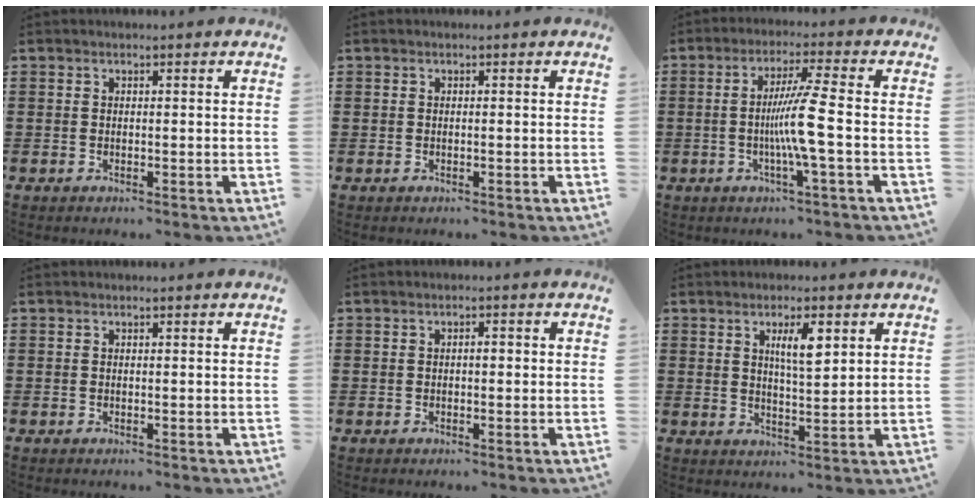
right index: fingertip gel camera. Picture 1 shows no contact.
{"total": 0.0}
{"total": 7.3, "force": [-1.3, -0.9, 7.1], "torque": [-0.130, -0.013, -0.030]}
{"total": 0.0}
{"total": 1.2, "force": [-0.1, 0.4, 1.2], "torque": [-0.021, 0.001, -0.003]}
{"total": 4.9, "force": [2.1, 1.3, 4.2], "torque": [-0.080, 0.005, 0.031]}